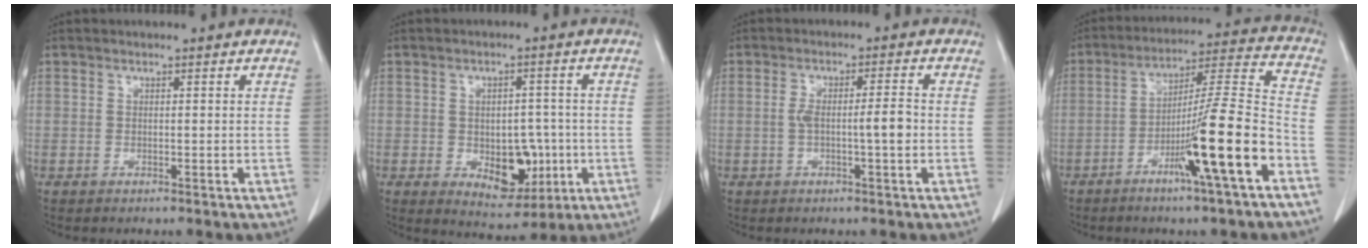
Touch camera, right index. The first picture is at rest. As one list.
[{"total": 8.1, "force": [-1.7, 4.9, 6.2], "torque": [-0.079, 0.004, -0.011]}, {"total": 4.7, "force": [-0.8, 0.2, 4.6], "torque": [-0.085, 0.010, -0.009]}, {"total": 15.3, "force": [-6.7, -0.8, 13.7], "torque": [-0.226, -0.001, -0.114]}]